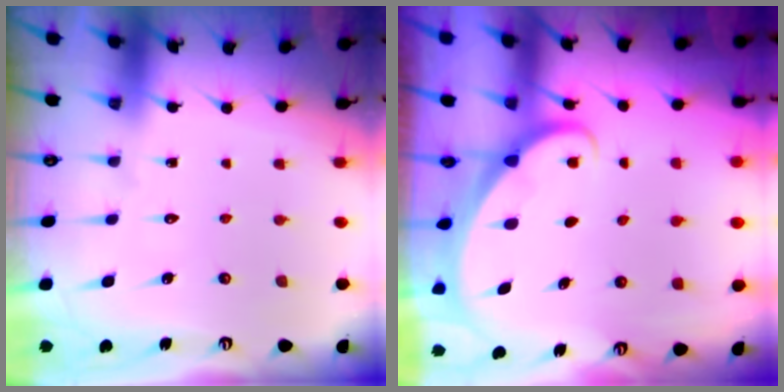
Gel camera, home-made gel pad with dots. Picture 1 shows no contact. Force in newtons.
{"total": 1.5, "press": 1.5, "slide": 0.0}